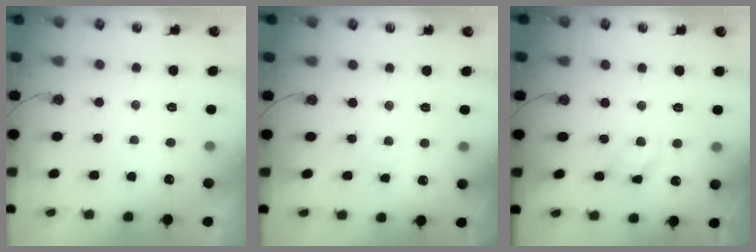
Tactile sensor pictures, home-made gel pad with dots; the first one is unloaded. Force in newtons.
{"total": 3.0, "press": 2.9, "slide": 0.5}
{"total": 10.1, "press": 10.1, "slide": 0.3}